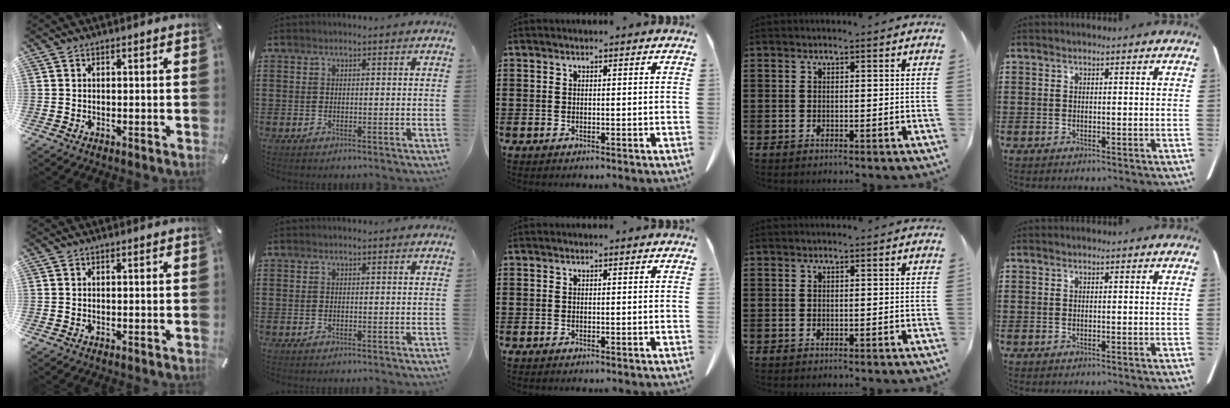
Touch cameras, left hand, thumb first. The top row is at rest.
{}